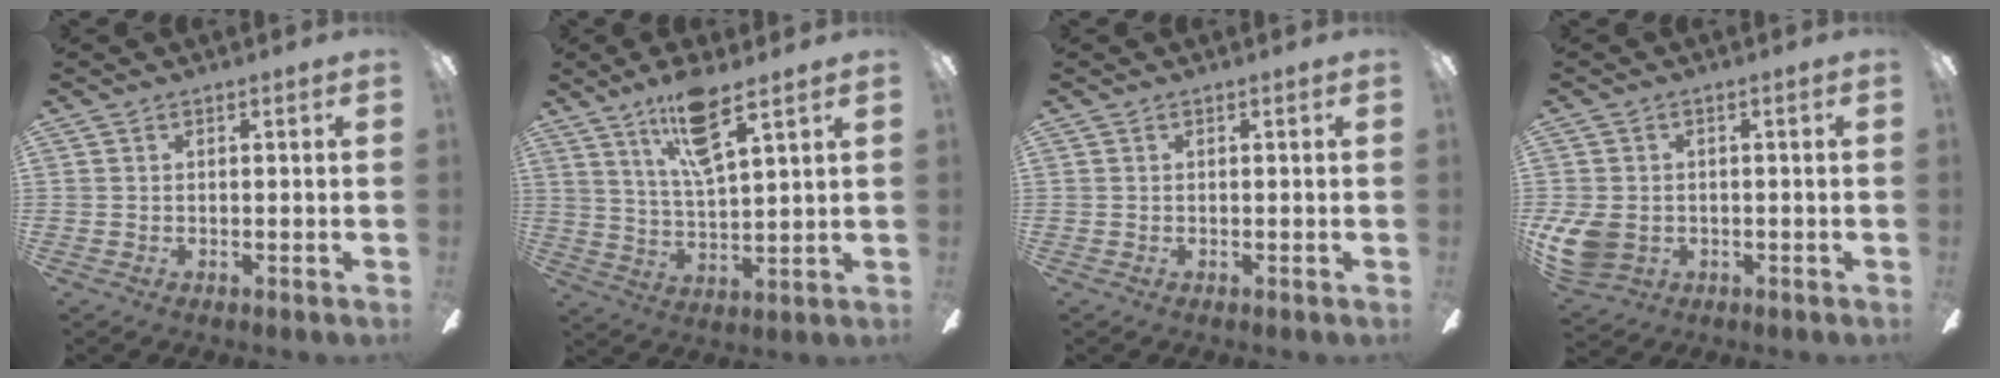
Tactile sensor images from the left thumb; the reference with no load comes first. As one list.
[{"total": 12.2, "force": [8.1, 3.1, 8.6], "torque": [-0.153, -0.025, 0.136]}, {"total": 0.0}, {"total": 8.3, "force": [-1.7, 6.6, 4.7], "torque": [-0.110, 0.009, -0.029]}]